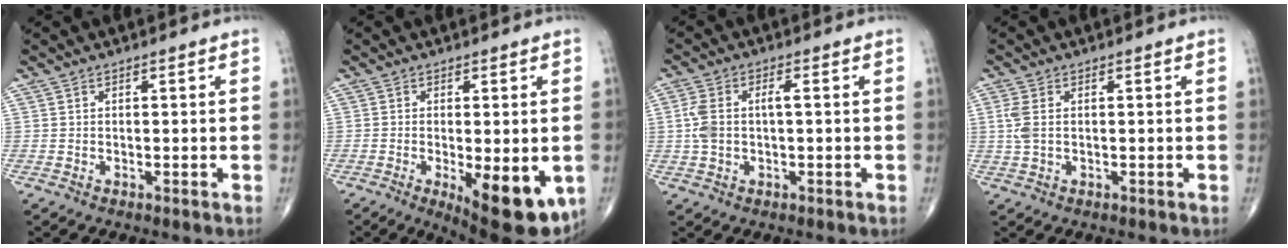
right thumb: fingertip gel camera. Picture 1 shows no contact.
{"total": 13.5, "force": [-4.2, 4.9, 11.8], "torque": [-0.138, -0.018, -0.044]}
{"total": 5.9, "force": [0.2, 2.9, 5.1], "torque": [-0.131, 0.020, 0.003]}
{"total": 3.2, "force": [0.4, 1.8, 2.7], "torque": [-0.084, 0.005, 0.011]}